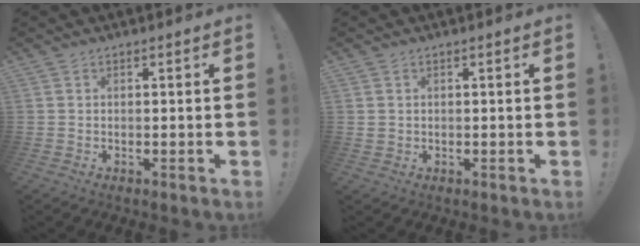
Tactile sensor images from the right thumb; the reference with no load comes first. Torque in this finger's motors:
{"motor_torque": [-0.10, -0.01, -0.02, 0.06, 0.01]}